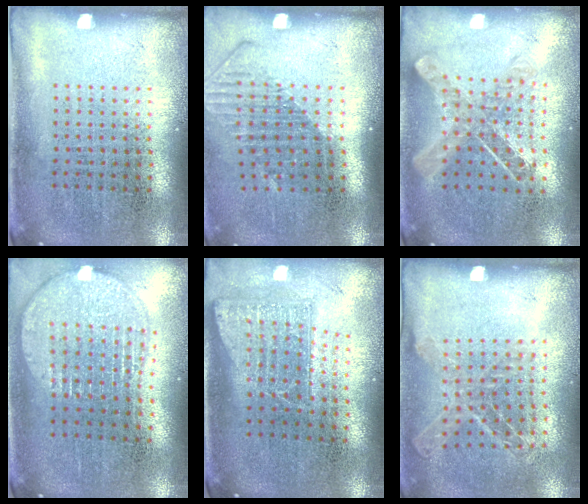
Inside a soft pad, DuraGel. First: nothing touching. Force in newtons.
{"total": 1.5, "press": 1.2, "slide": 1.0}
{"total": 0.9, "press": 0.9, "slide": 0.0}
{"total": 1.9, "press": 1.6, "slide": 1.0}
{"total": 1.7, "press": 1.3, "slide": 1.1}
{"total": 1.1, "press": 1.1, "slide": 0.3}